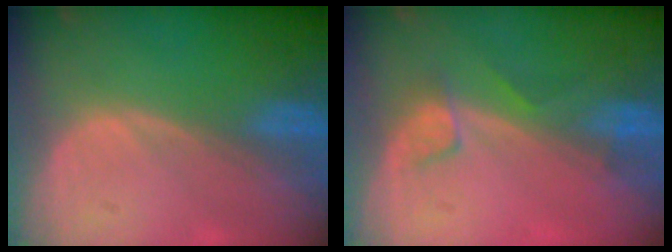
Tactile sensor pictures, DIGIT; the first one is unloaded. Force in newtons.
{"total": 3.4, "press": 3.0, "slide": 1.5}